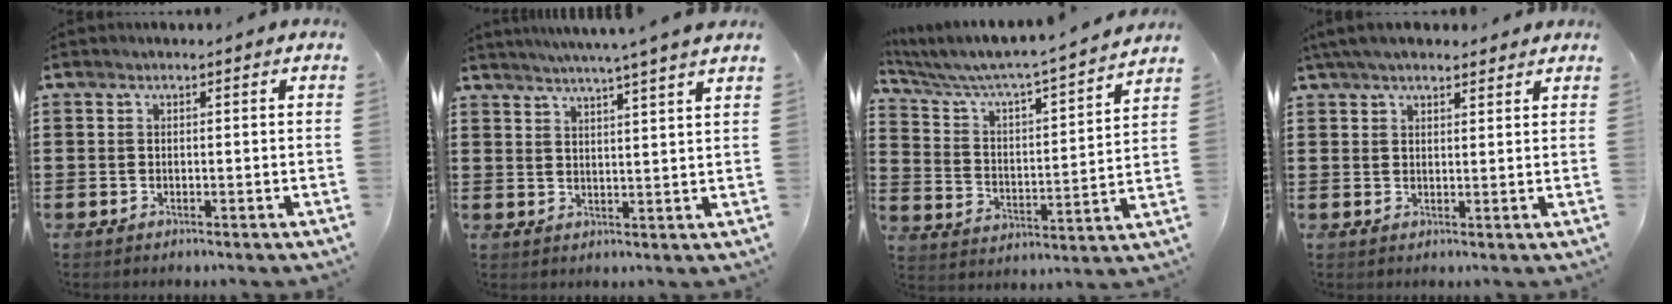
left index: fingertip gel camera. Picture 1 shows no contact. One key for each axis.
{"total": 4.1, "fx": 3.6, "fy": -1.1, "fz": 1.6, "tx": -0.042, "ty": -0.017, "tz": 0.060}
{"total": 4.1, "fx": 3.8, "fy": 0.3, "fz": 1.5, "tx": -0.053, "ty": -0.038, "tz": 0.052}
{"total": 4.1, "fx": 3.6, "fy": 1.0, "fz": 1.8, "tx": -0.044, "ty": -0.002, "tz": 0.067}